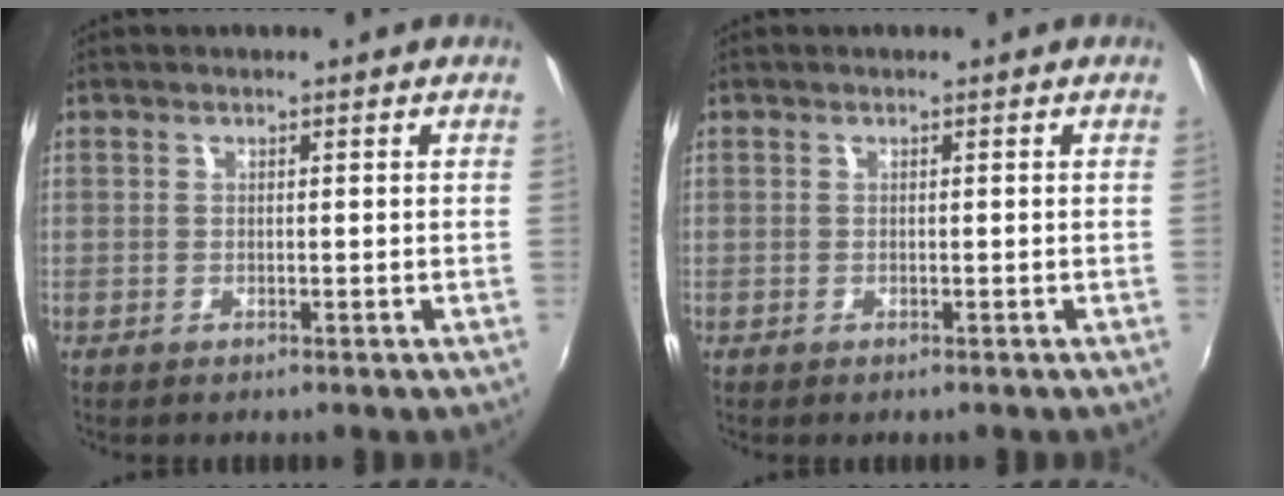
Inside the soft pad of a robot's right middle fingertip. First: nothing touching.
{"total": 0.0}